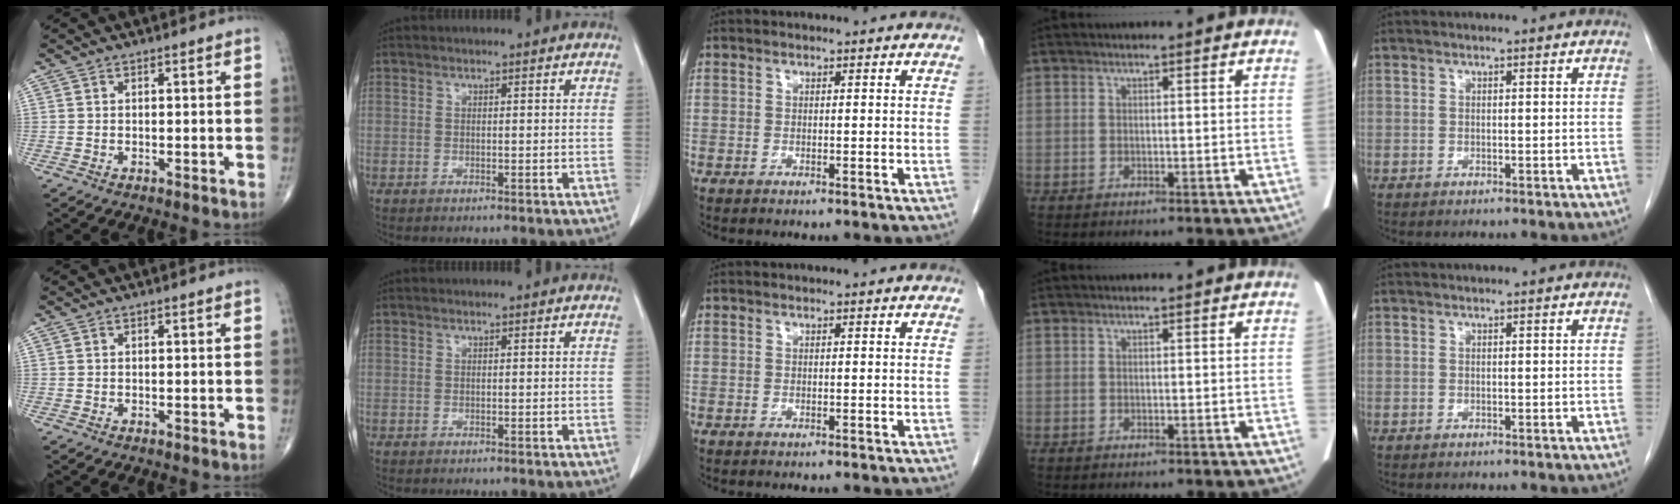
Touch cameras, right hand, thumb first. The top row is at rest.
{}